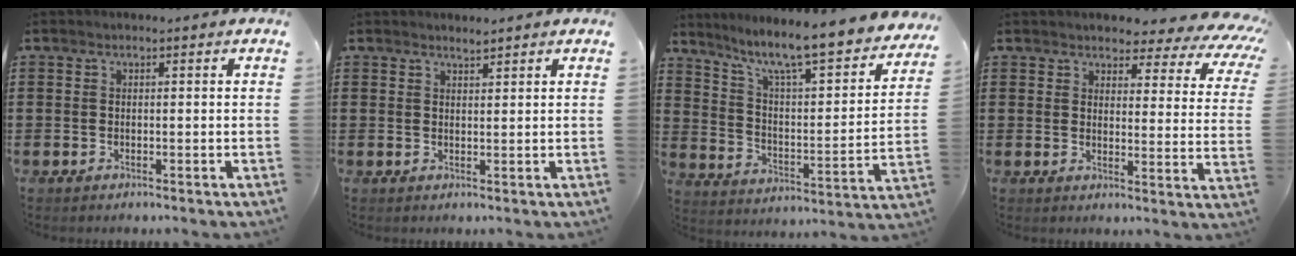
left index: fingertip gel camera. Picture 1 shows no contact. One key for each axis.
{"total": 1.4, "fx": 1.4, "fy": 0.1, "fz": 0.2, "tx": -0.006, "ty": 0.000, "tz": 0.027}
{"total": 8.7, "fx": 7.3, "fy": 0.1, "fz": 4.8, "tx": -0.115, "ty": -0.064, "tz": 0.115}
{"total": 3.7, "fx": 3.4, "fy": 0.9, "fz": 1.3, "tx": -0.039, "ty": -0.027, "tz": 0.052}